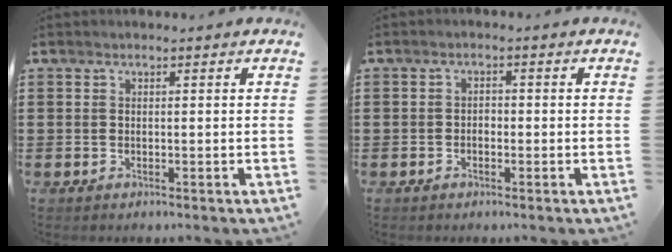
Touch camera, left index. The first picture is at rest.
{"total": 1.2, "force": [-0.7, 0.6, 0.7], "torque": [-0.016, 0.000, -0.015]}